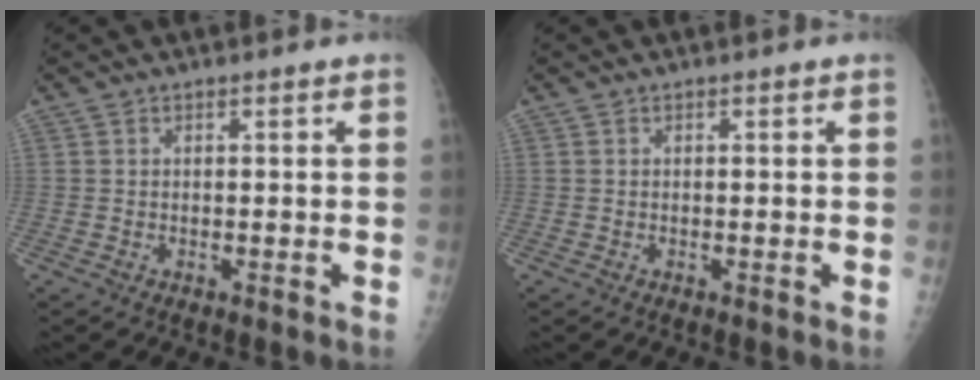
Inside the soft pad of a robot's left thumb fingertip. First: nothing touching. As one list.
[{"total": 0.0}]